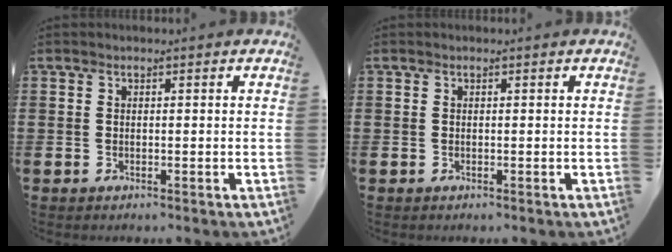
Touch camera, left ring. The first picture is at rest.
{"total": 0.0}